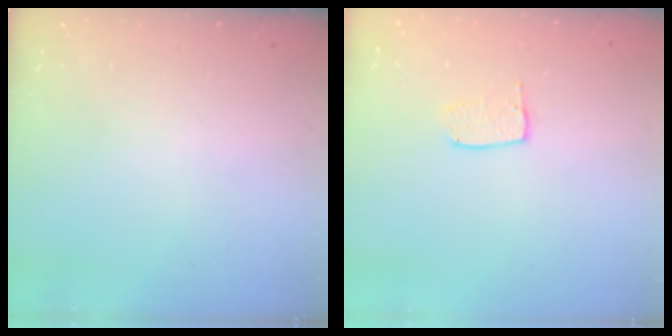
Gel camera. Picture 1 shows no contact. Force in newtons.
{"total": 5.5, "press": 5.5, "slide": 0.4}